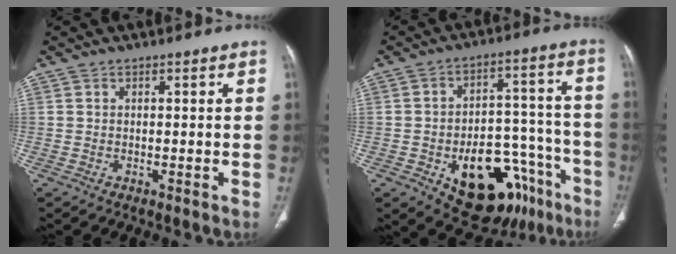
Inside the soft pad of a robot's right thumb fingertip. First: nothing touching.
{"total": 21.3, "force": [-10.8, 12.1, 13.8], "torque": [-0.126, 0.079, -0.141]}